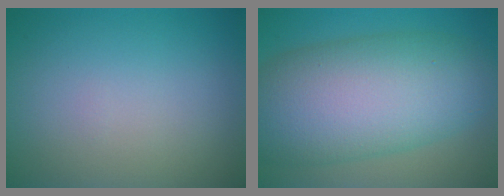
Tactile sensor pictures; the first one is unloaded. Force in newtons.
{"total": 12.0, "press": 12.0, "slide": 0.4}